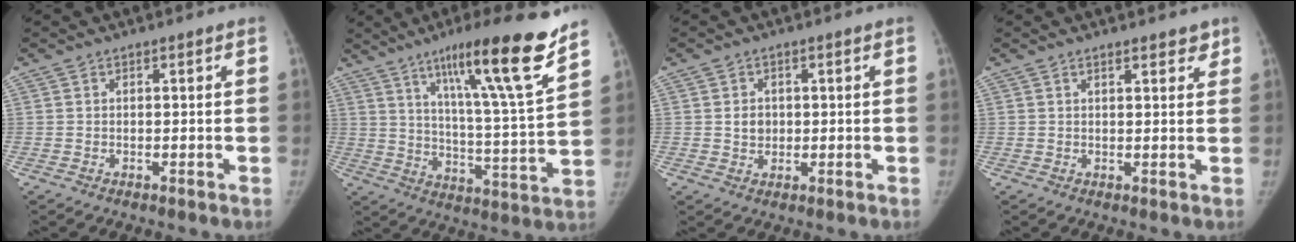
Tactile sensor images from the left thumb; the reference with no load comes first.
{"total": 20.6, "force": [13.4, 1.0, 15.6], "torque": [-0.211, -0.066, 0.211]}
{"total": 2.8, "force": [0.4, 2.4, 1.3], "torque": [-0.004, -0.001, 0.011]}
{"total": 2.9, "force": [2.3, 1.0, 1.4], "torque": [-0.002, -0.011, 0.031]}